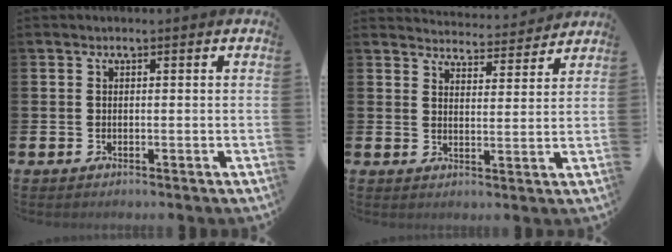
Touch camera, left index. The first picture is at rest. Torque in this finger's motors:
{"motor_torque": [0.89, -1.25, 0.01, 0.01]}